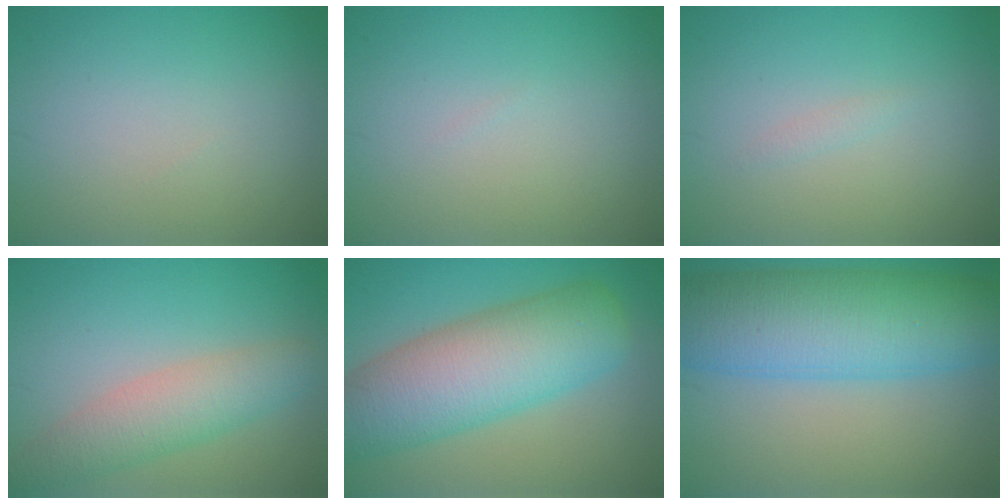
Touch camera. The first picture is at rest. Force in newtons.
{"total": 0.0}
{"total": 0.6, "press": 0.6, "slide": 0.0}
{"total": 4.5, "press": 4.5, "slide": 0.2}
{"total": 10.4, "press": 10.3, "slide": 0.7}
{"total": 11.6, "press": 11.6, "slide": 0.1}